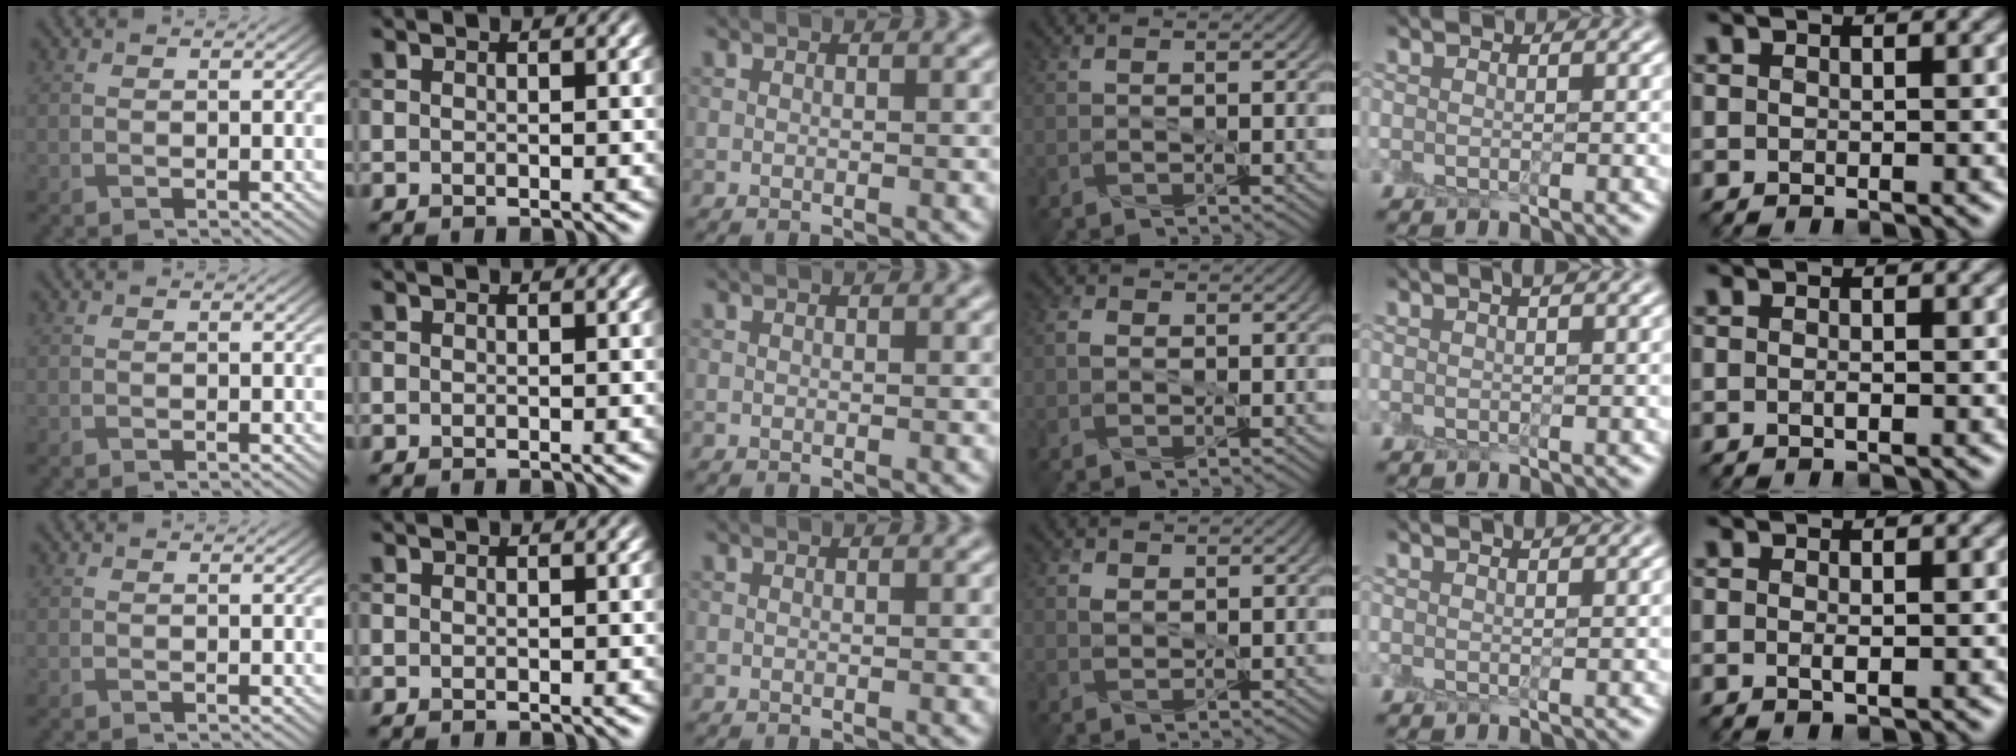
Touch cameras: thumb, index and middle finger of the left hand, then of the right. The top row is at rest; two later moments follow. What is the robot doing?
{"motion": "peel", "object": "sticky note"}